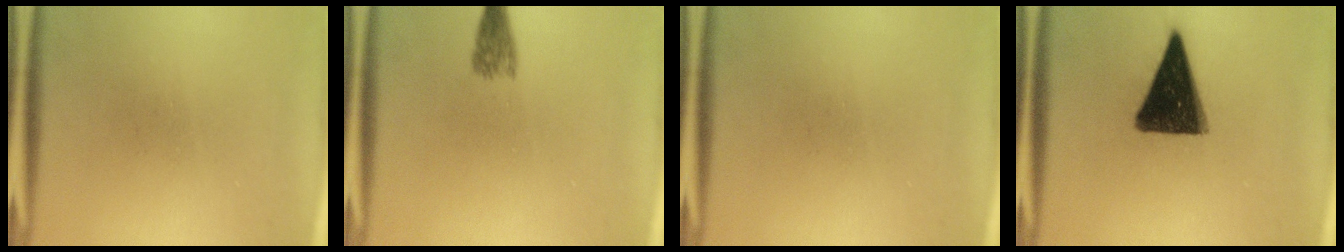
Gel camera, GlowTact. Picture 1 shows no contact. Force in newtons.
{"total": 2.7}
{"total": 0.0}
{"total": 14.2}